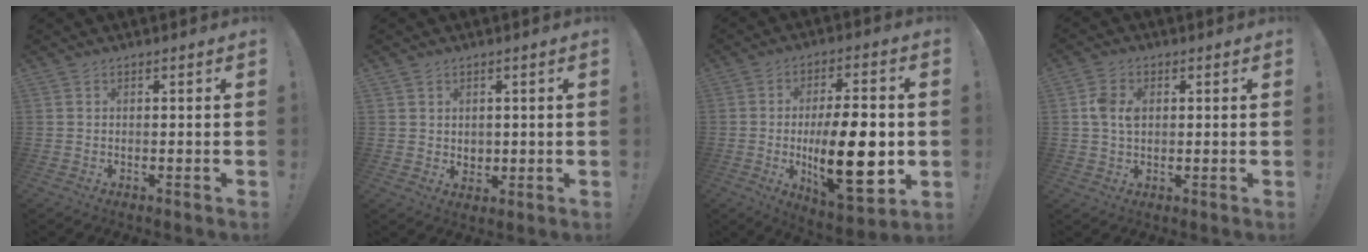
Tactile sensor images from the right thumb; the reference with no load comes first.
{"total": 3.5, "force": [1.9, 2.9, 0.1], "torque": [0.005, -0.013, 0.035]}
{"total": 21.1, "force": [-2.5, 7.6, 19.5], "torque": [-0.306, -0.011, -0.035]}
{"total": 5.8, "force": [0.9, 4.1, 3.9], "torque": [-0.077, 0.007, 0.017]}